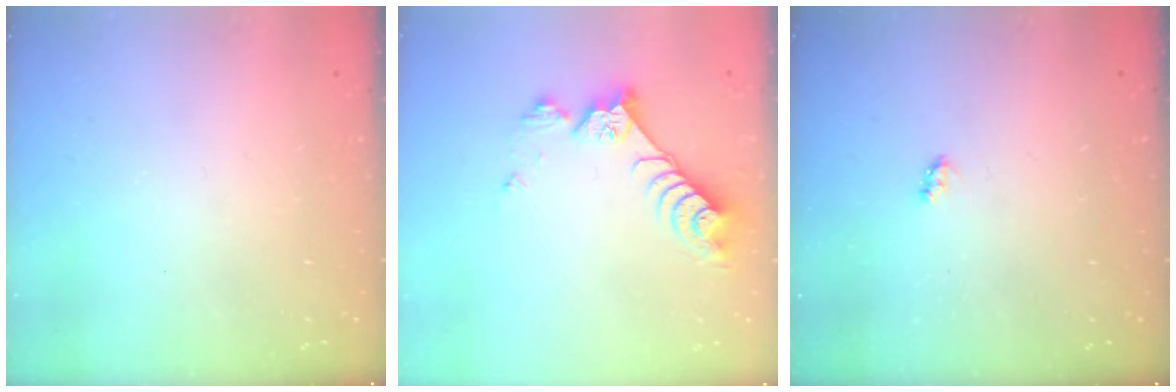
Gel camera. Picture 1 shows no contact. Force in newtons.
{"total": 8.9, "press": 8.9, "slide": 0.6}
{"total": 2.7, "press": 2.7, "slide": 0.4}